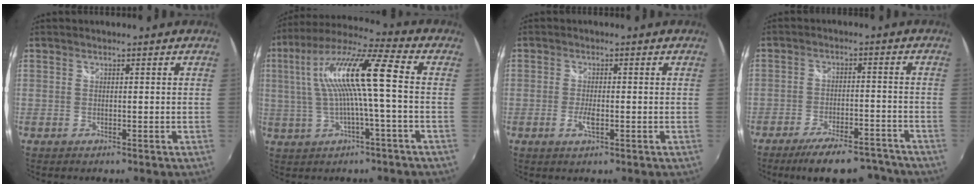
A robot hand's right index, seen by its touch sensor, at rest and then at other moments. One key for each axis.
{"total": 14.0, "fx": 0.9, "fy": 0.7, "fz": 13.9, "tx": -0.265, "ty": 0.018, "tz": 0.017}
{"total": 2.6, "fx": -0.9, "fy": 0.5, "fz": 2.3, "tx": -0.051, "ty": -0.005, "tz": -0.017}
{"total": 13.1, "fx": -11.2, "fy": 4.0, "fz": 5.6, "tx": -0.113, "ty": 0.003, "tz": -0.159}